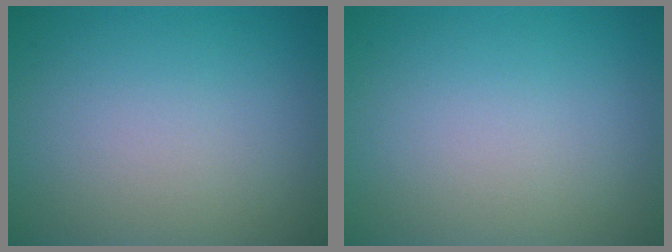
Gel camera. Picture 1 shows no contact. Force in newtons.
{"total": 0.0}